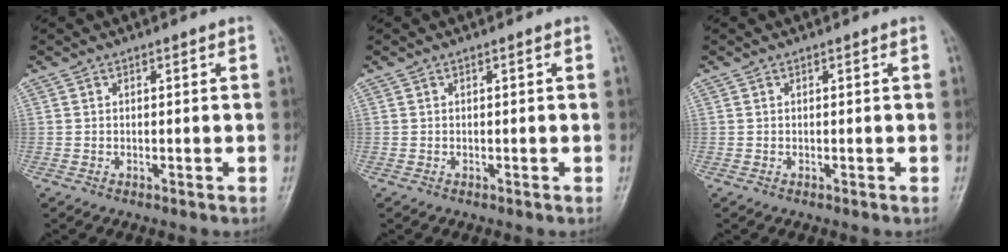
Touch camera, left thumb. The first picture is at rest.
{"total": 0.0}
{"total": 0.0}